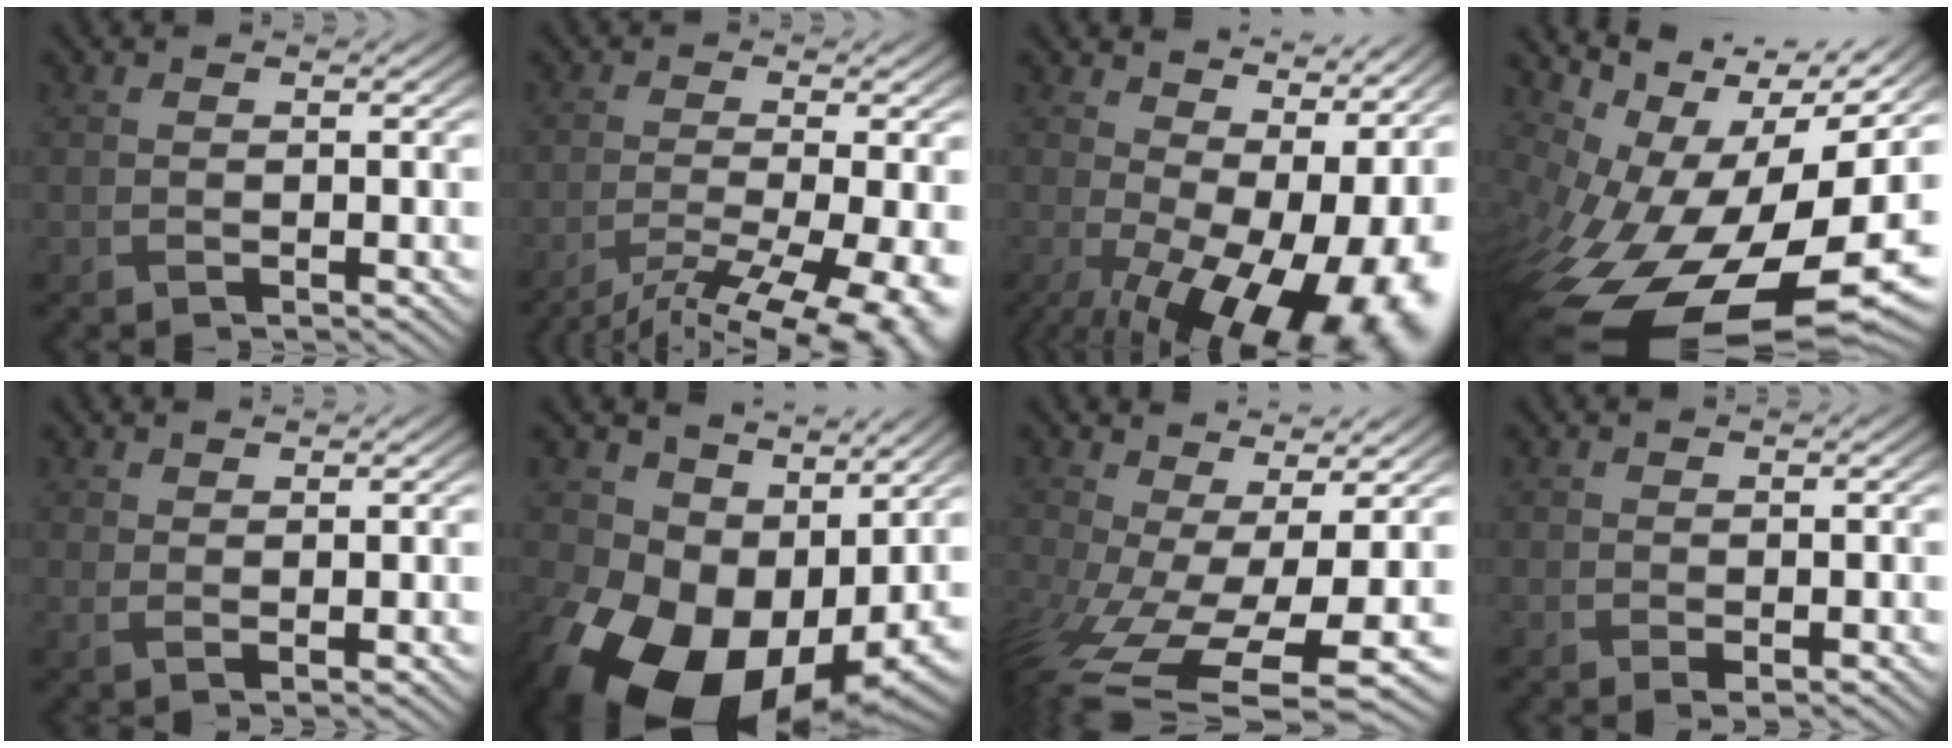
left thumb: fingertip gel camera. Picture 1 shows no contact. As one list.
[{"total": 11.7, "force": [-7.9, 2.6, 8.1], "torque": [-0.141, -0.025, -0.104]}, {"total": 17.8, "force": [-0.7, 10.0, 14.7], "torque": [-0.173, -0.030, 0.031]}, {"total": 16.1, "force": [-3.7, 7.7, 13.6], "torque": [-0.254, -0.026, -0.047]}, {"total": 1.7, "force": [1.2, 0.4, 1.1], "torque": [-0.026, -0.002, 0.027]}, {"total": 17.6, "force": [-1.7, 13.0, 11.8], "torque": [-0.221, -0.039, 0.002]}, {"total": 11.7, "force": [-3.0, 5.2, 10.0], "torque": [-0.235, -0.045, -0.034]}, {"total": 0.7, "force": [-0.1, 0.3, 0.6], "torque": [-0.009, -0.003, 0.001]}]